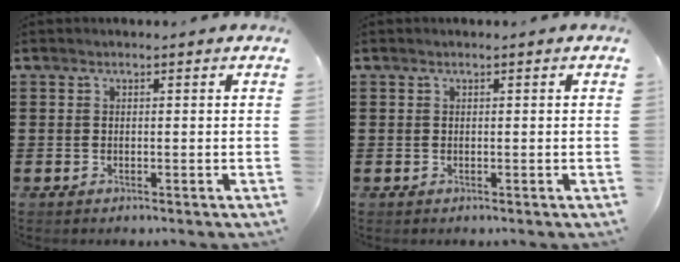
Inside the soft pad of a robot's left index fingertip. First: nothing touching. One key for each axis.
{"total": 0.0}